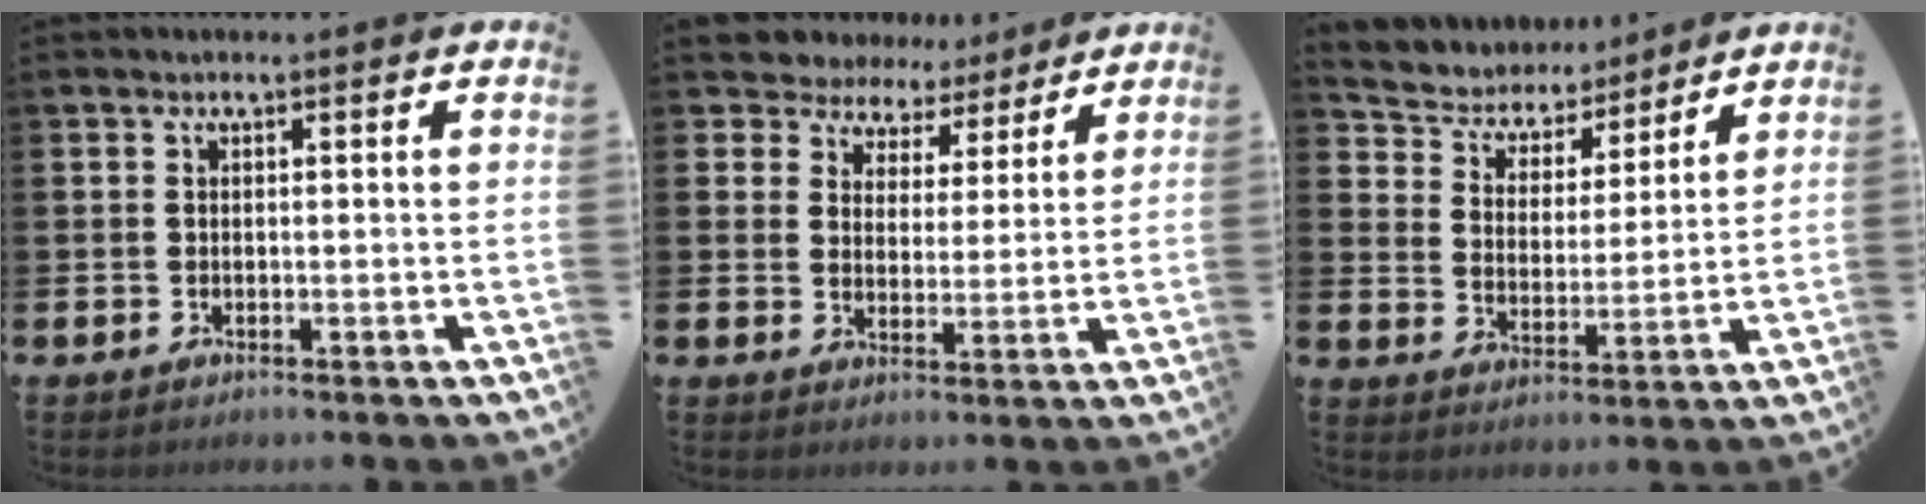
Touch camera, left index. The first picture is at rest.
{"total": 6.6, "force": [5.8, 3.1, 0.0], "torque": [-0.035, -0.036, 0.104]}
{"total": 5.5, "force": [5.0, 2.3, 0.1], "torque": [-0.043, -0.040, 0.084]}